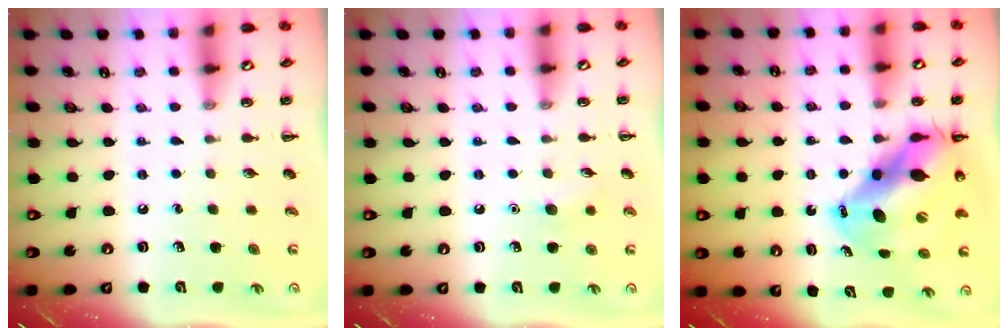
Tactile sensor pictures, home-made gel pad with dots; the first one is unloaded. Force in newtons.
{"total": 6.4, "press": 6.2, "slide": 1.6}
{"total": 14.5, "press": 13.9, "slide": 4.0}